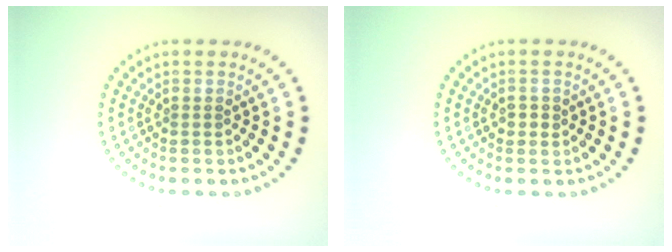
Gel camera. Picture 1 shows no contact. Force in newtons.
{"total": 1.1, "press": 1.0, "slide": 0.2}